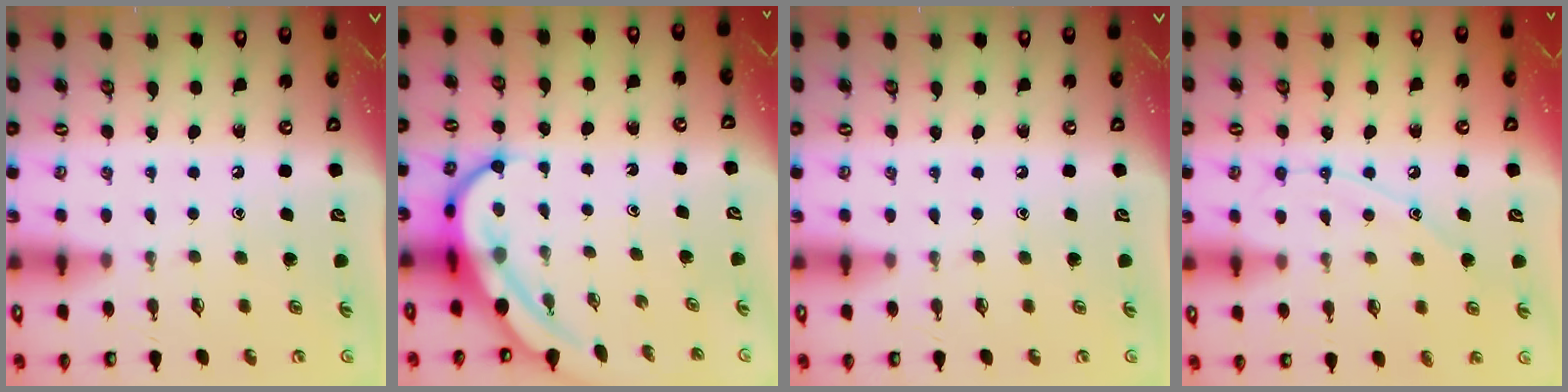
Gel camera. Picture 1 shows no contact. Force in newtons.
{"total": 9.3, "press": 9.2, "slide": 0.9}
{"total": 0.0}
{"total": 9.7, "press": 9.7, "slide": 0.8}